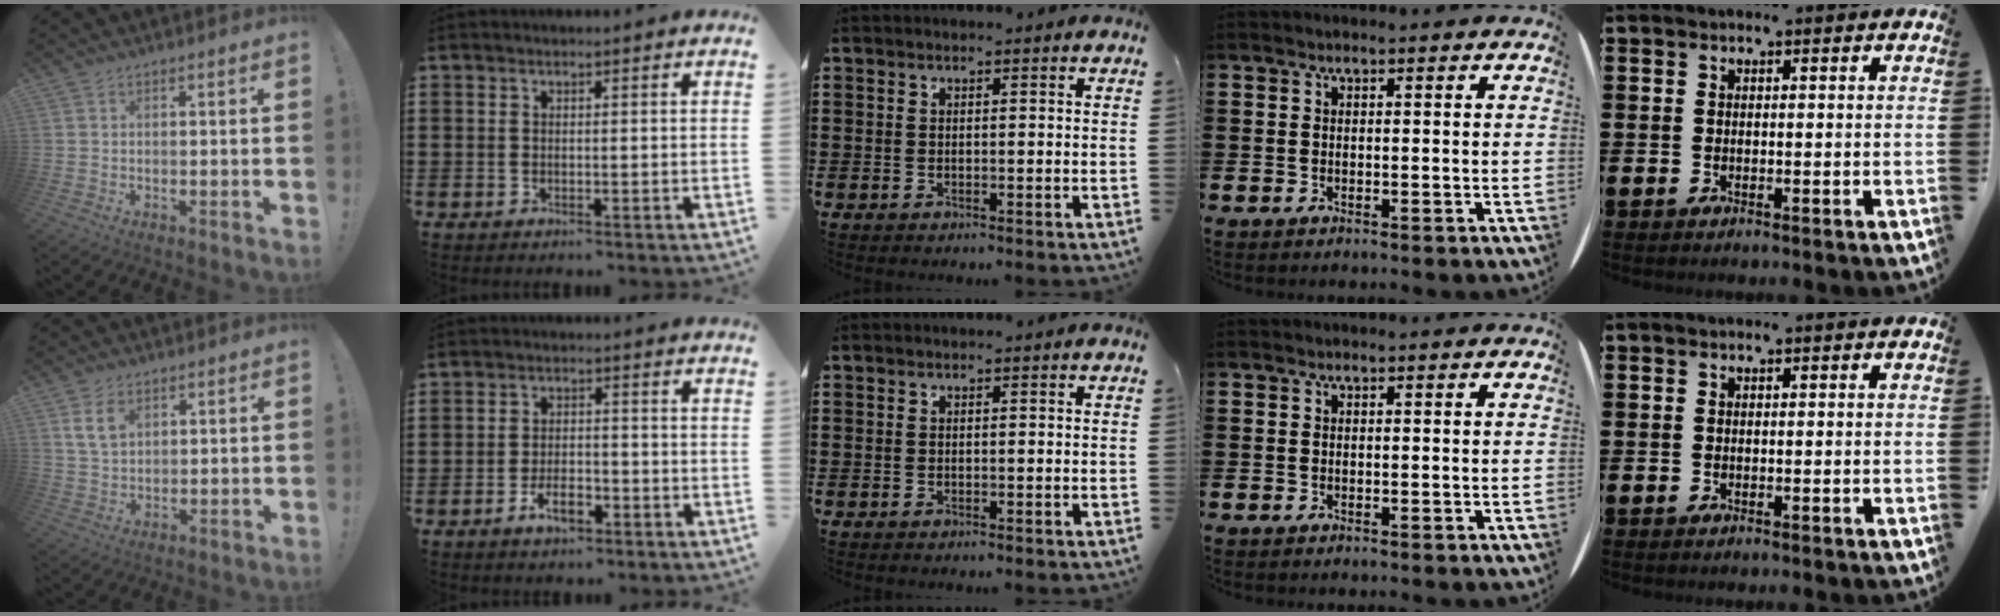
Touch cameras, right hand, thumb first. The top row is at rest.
{"thumb": {"total": 6.3, "force": [2.7, 4.1, 3.9], "torque": [-0.068, 0.000, 0.052]}, "index": {"total": 4.5, "force": [-2.6, 1.9, 3.2], "torque": [-0.060, 0.004, -0.049]}}